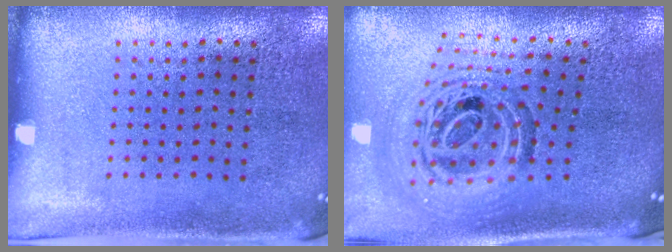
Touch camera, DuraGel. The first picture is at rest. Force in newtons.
{"total": 1.8, "press": 1.5, "slide": 0.9}